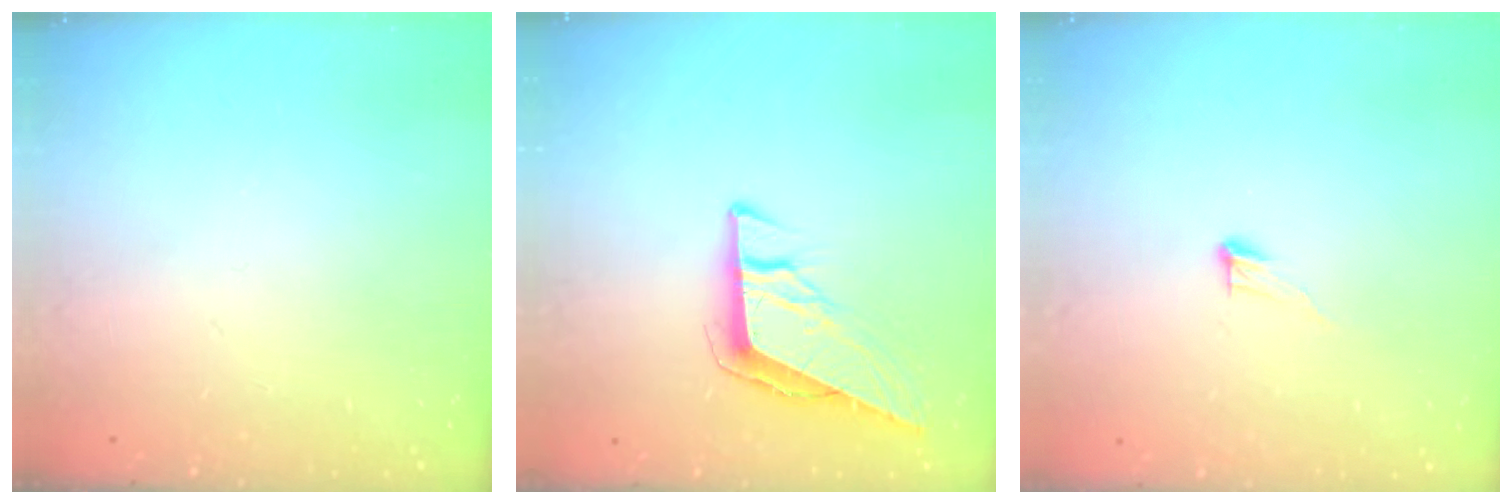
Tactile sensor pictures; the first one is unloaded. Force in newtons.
{"total": 10.2, "press": 10.0, "slide": 1.6}
{"total": 3.7, "press": 3.7, "slide": 0.3}